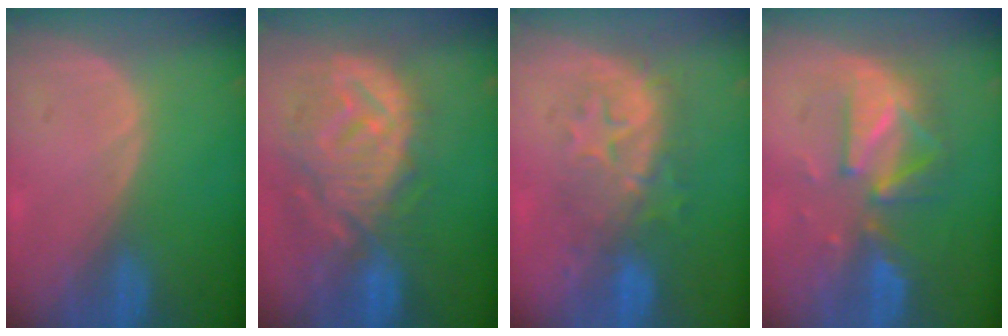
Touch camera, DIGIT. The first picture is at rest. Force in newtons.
{"total": 12.3, "press": 11.0, "slide": 5.5}
{"total": 8.1, "press": 8.1, "slide": 0.9}
{"total": 8.2, "press": 8.2, "slide": 0.7}